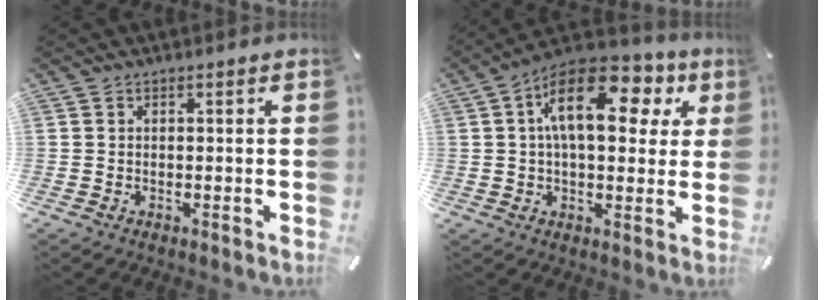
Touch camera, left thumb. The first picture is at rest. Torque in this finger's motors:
{"motor_torque": [0.76, 1.33, 1.82, -0.95, 0.66]}